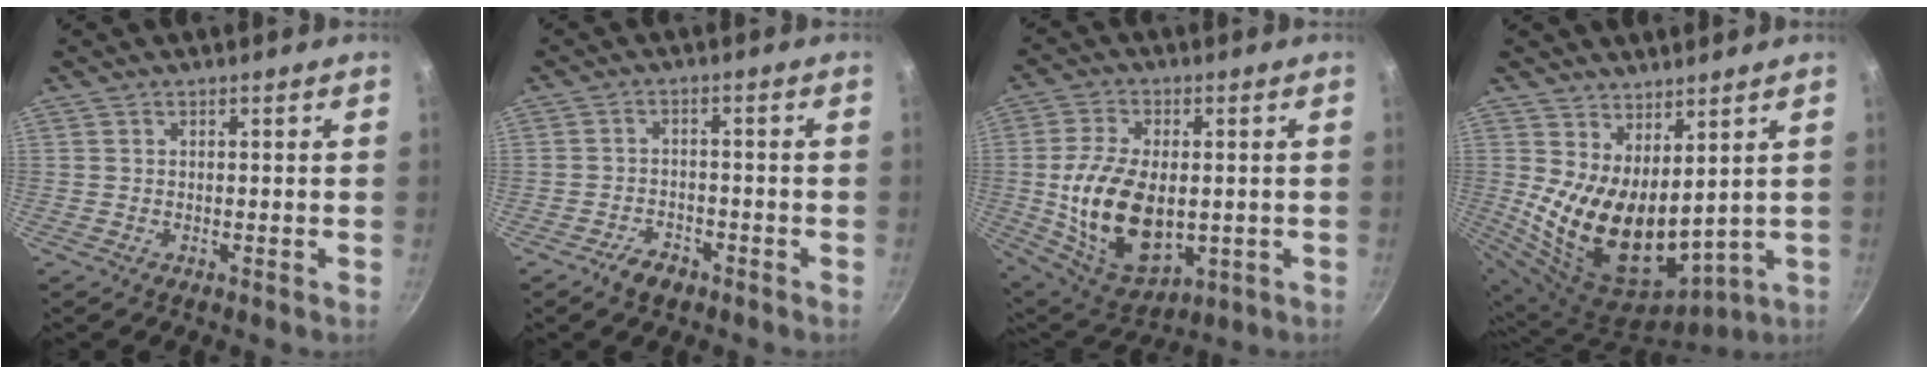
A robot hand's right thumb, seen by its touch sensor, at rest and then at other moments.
{"total": 4.1, "force": [-2.9, 2.3, 1.8], "torque": [-0.025, 0.027, -0.047]}
{"total": 18.1, "force": [-0.9, 10.7, 14.5], "torque": [-0.251, -0.008, 0.001]}
{"total": 16.0, "force": [3.7, 8.8, 12.8], "torque": [-0.209, -0.053, 0.094]}